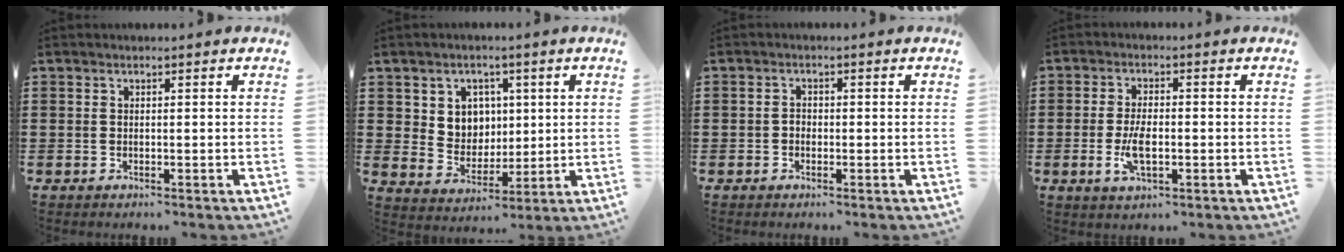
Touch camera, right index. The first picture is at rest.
{"total": 5.6, "force": [2.1, 5.0, 1.4], "torque": [-0.046, 0.007, 0.037]}
{"total": 0.9, "force": [-0.3, 0.8, 0.4], "torque": [-0.011, 0.000, -0.006]}
{"total": 4.8, "force": [-1.0, 2.1, 4.2], "torque": [-0.094, -0.001, -0.022]}